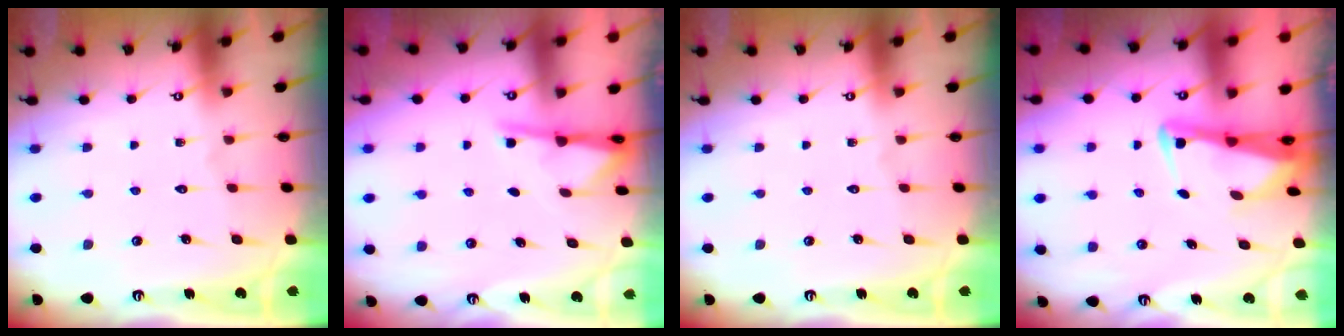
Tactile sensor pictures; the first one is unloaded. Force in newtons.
{"total": 2.6, "press": 2.6, "slide": 0.4}
{"total": 0.0}
{"total": 3.8, "press": 3.7, "slide": 0.6}